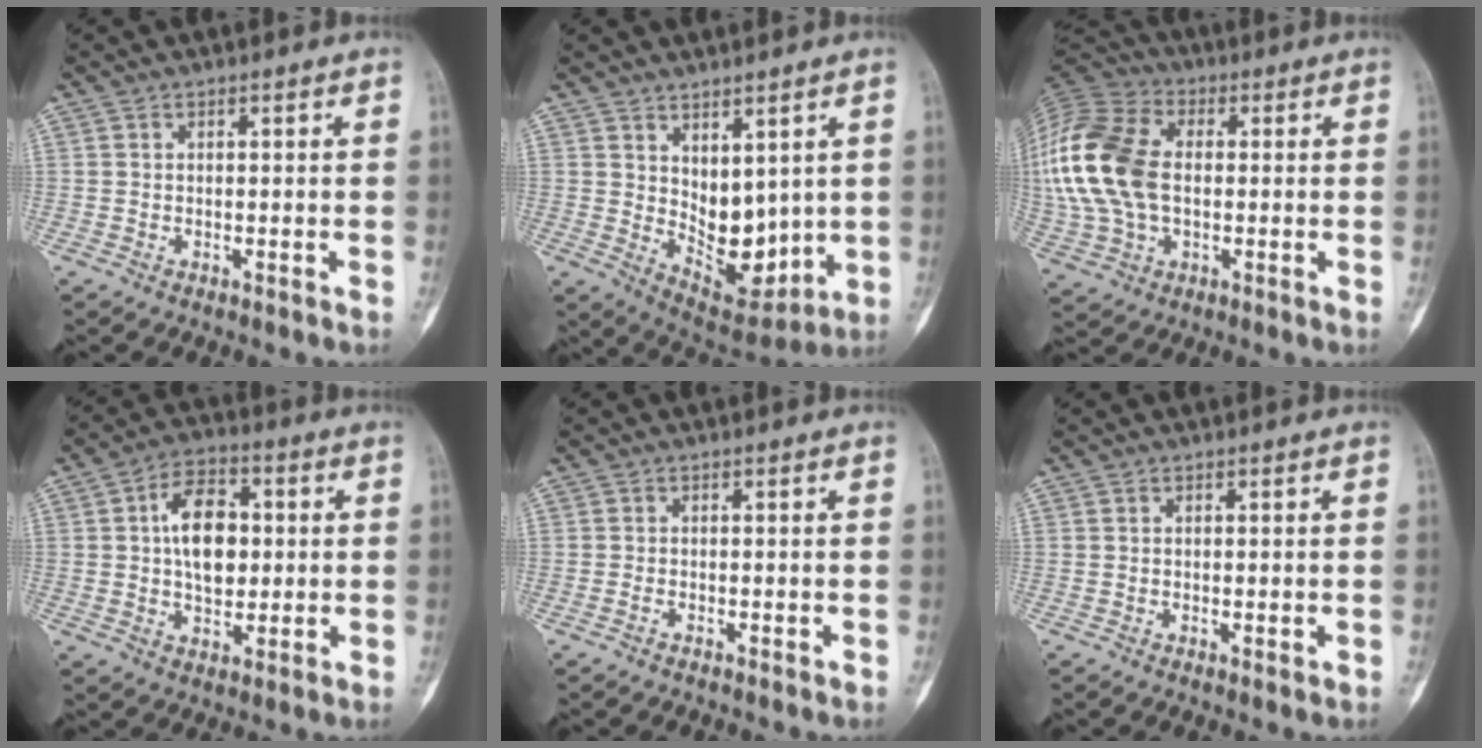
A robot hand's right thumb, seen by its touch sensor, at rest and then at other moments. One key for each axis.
{"total": 11.2, "fx": 1.6, "fy": 6.6, "fz": 9.0, "tx": -0.092, "ty": -0.034, "tz": 0.052}
{"total": 21.5, "fx": 0.5, "fy": 13.9, "fz": 16.4, "tx": -0.381, "ty": 0.013, "tz": 0.012}
{"total": 12.0, "fx": 1.3, "fy": 7.5, "fz": 9.2, "tx": -0.128, "ty": 0.009, "tz": 0.019}
{"total": 0.9, "fx": -0.5, "fy": 0.5, "fz": 0.6, "tx": -0.013, "ty": 0.000, "tz": -0.011}
{"total": 1.4, "fx": -0.2, "fy": 0.6, "fz": 1.2, "tx": -0.017, "ty": -0.004, "tz": -0.001}